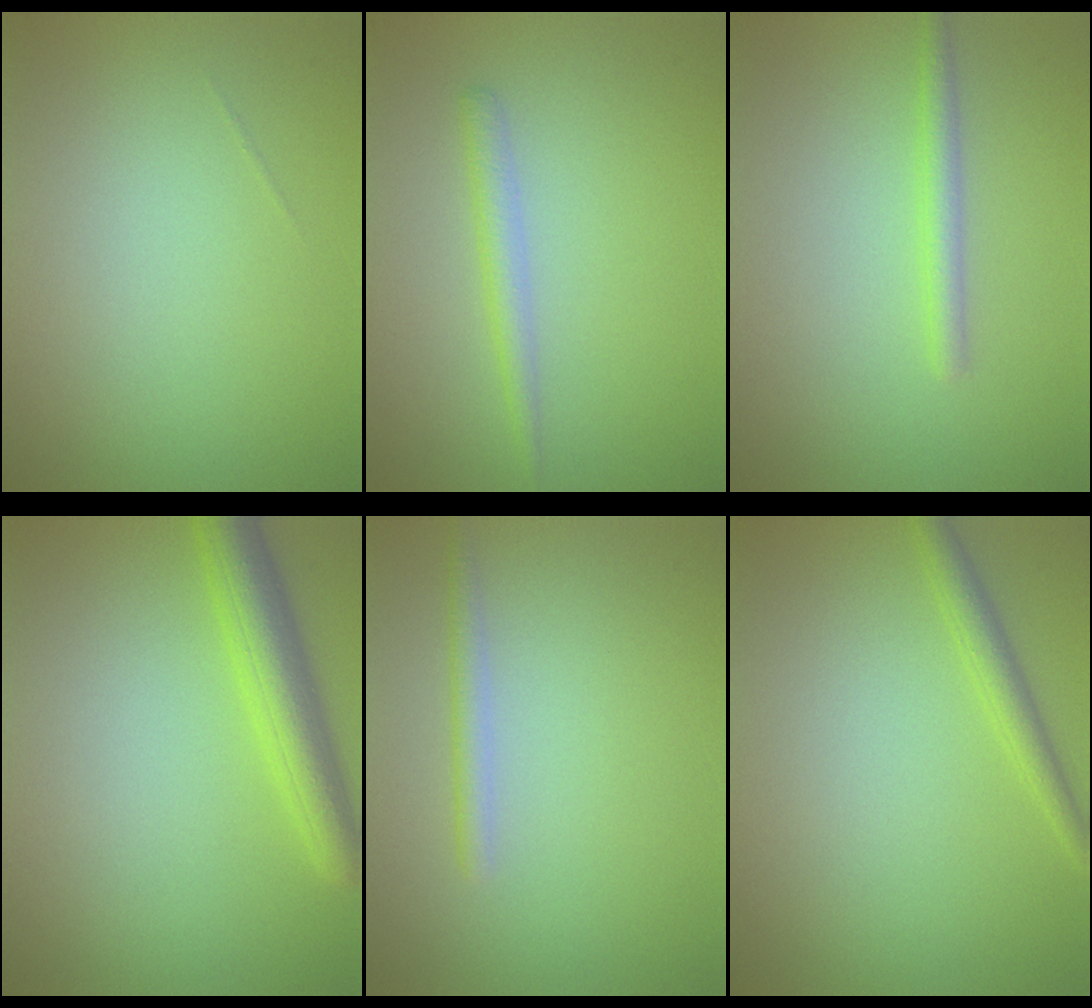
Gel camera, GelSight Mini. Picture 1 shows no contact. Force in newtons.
{"total": 1.7, "press": 1.7, "slide": 0.0}
{"total": 1.7, "press": 1.7, "slide": 0.1}
{"total": 4.3, "press": 4.3, "slide": 0.1}
{"total": 1.4, "press": 1.4, "slide": 0.2}
{"total": 1.9, "press": 1.9, "slide": 0.1}